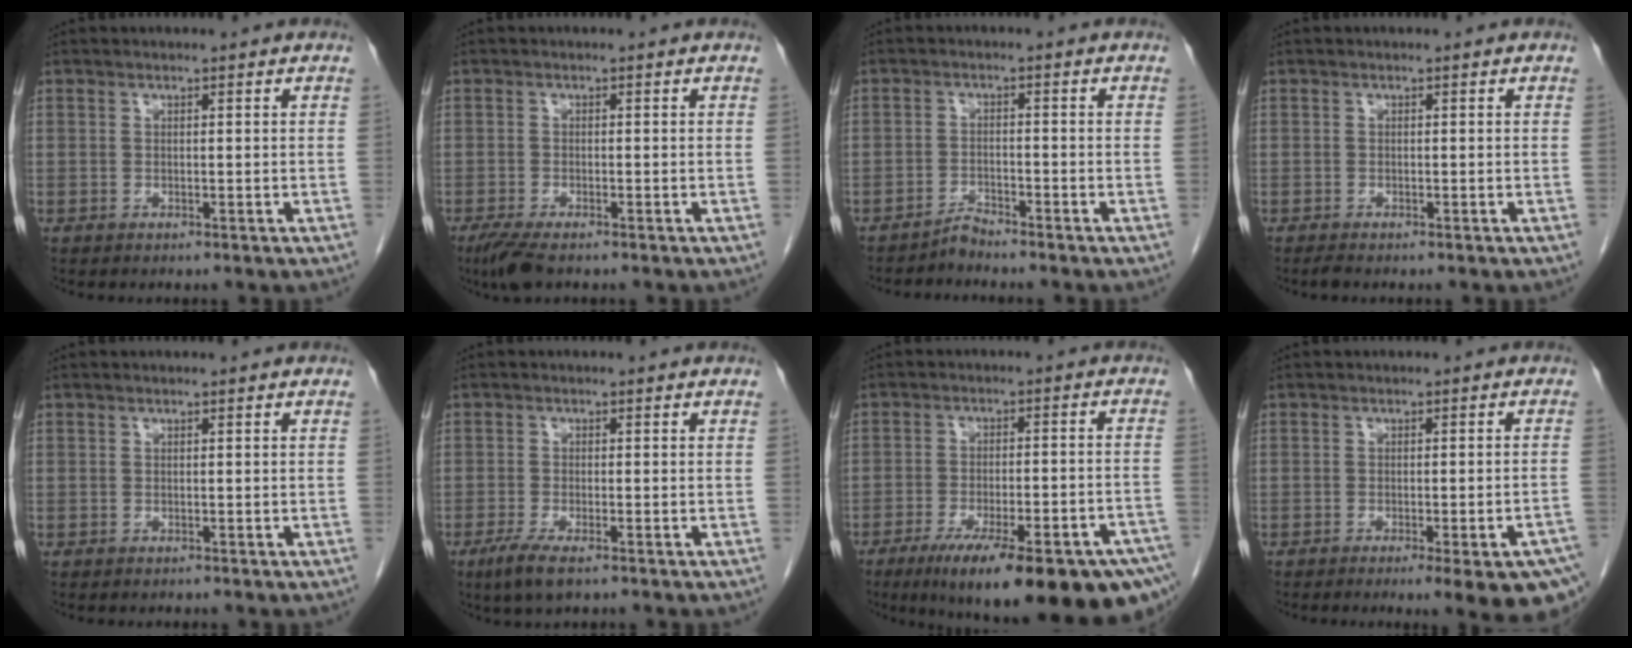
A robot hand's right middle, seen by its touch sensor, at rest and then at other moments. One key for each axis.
{"total": 3.9, "fx": -2.8, "fy": 0.9, "fz": 2.6, "tx": -0.053, "ty": -0.011, "tz": -0.048}
{"total": 2.0, "fx": -2.0, "fy": -0.2, "fz": 0.0, "tx": 0.005, "ty": -0.006, "tz": -0.037}
{"total": 0.6, "fx": -0.6, "fy": 0.0, "fz": 0.3, "tx": -0.013, "ty": -0.003, "tz": -0.011}
{"total": 0.0}
{"total": 4.3, "fx": -2.7, "fy": 0.8, "fz": 3.3, "tx": -0.070, "ty": -0.012, "tz": -0.047}
{"total": 23.7, "fx": -16.0, "fy": 3.9, "fz": 17.0, "tx": -0.189, "ty": -0.014, "tz": -0.221}
{"total": 11.1, "fx": -7.4, "fy": 1.4, "fz": 8.2, "tx": -0.045, "ty": -0.004, "tz": -0.089}